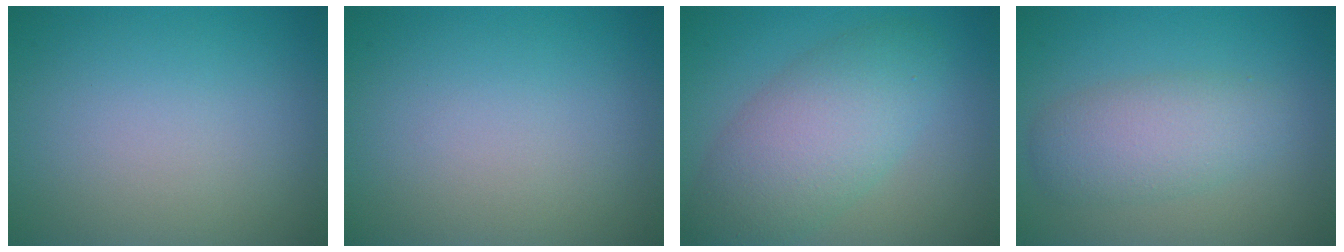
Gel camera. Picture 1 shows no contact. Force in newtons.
{"total": 0.0}
{"total": 6.6, "press": 6.6, "slide": 0.5}
{"total": 3.9, "press": 3.9, "slide": 0.3}